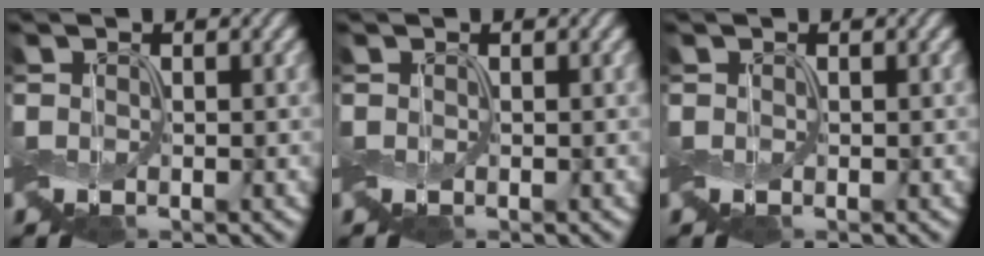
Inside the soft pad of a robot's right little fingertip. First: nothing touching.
{"total": 0.0}
{"total": 0.0}